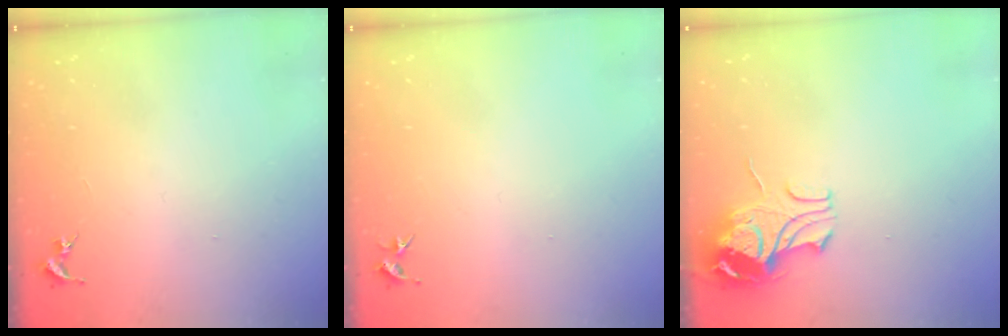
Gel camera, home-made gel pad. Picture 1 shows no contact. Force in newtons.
{"total": 3.3, "press": 3.3, "slide": 0.4}
{"total": 9.6, "press": 9.5, "slide": 1.1}